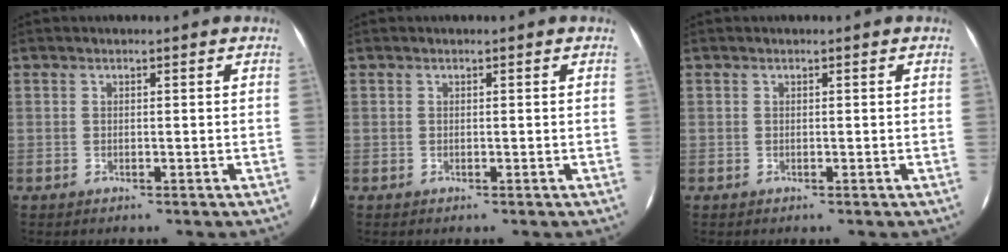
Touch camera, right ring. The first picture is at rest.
{"total": 0.0}
{"total": 0.0}